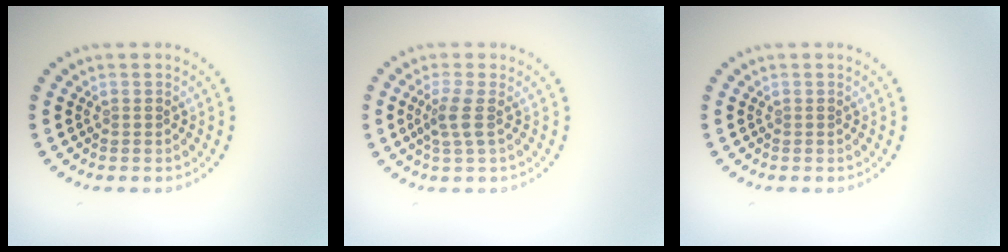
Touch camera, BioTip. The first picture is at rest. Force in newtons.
{"total": 2.0, "press": 1.6, "slide": 1.3}
{"total": 0.0}